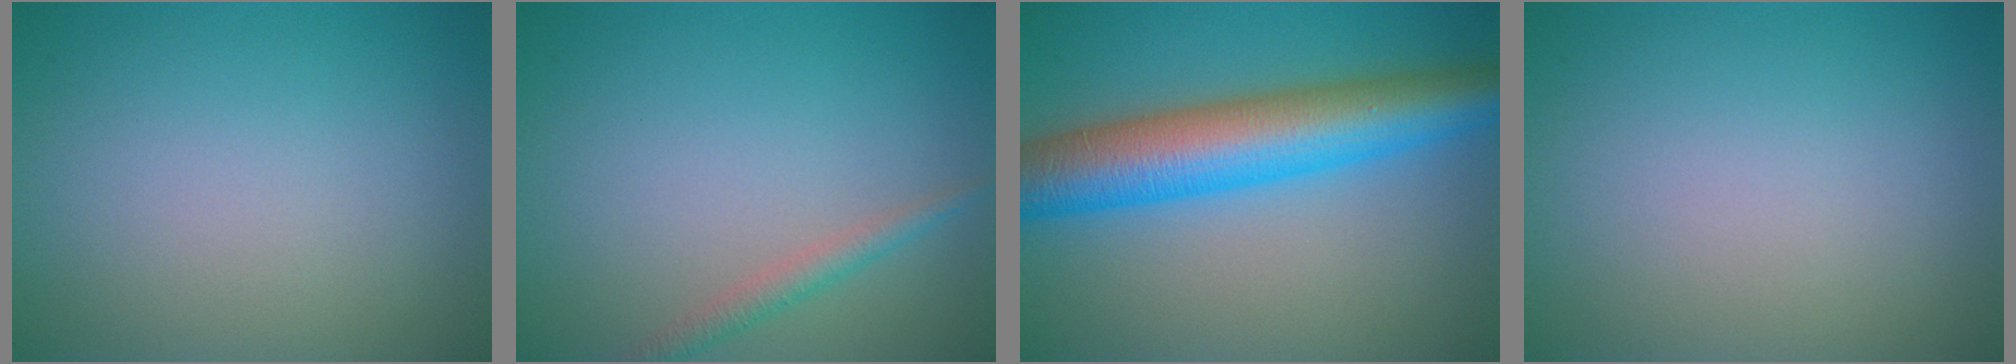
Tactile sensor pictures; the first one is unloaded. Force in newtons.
{"total": 1.6, "press": 1.6, "slide": 0.1}
{"total": 9.6, "press": 9.6, "slide": 0.1}
{"total": 0.0}